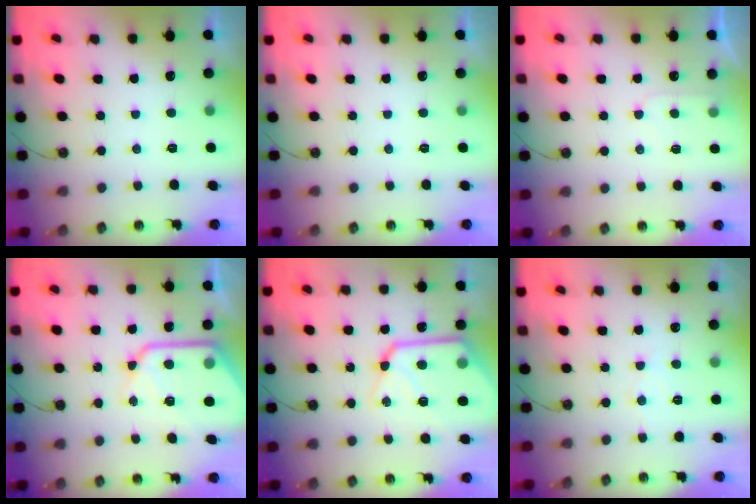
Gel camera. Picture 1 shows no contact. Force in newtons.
{"total": 0.0}
{"total": 5.0, "press": 4.9, "slide": 0.5}
{"total": 16.8, "press": 16.7, "slide": 1.9}
{"total": 18.9, "press": 18.8, "slide": 2.0}
{"total": 4.4, "press": 4.3, "slide": 0.6}